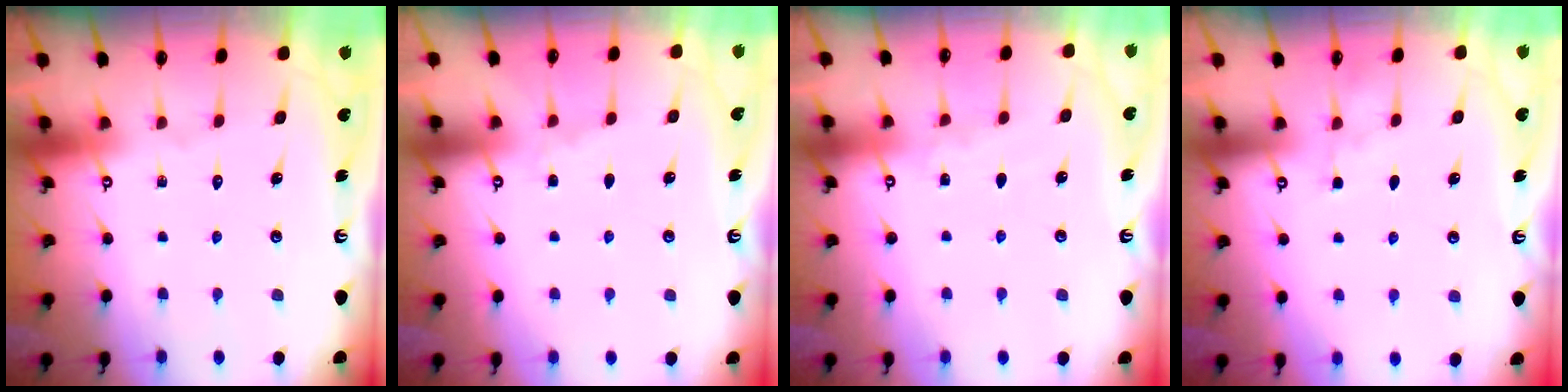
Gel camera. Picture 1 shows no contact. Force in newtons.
{"total": 2.7, "press": 2.7, "slide": 0.4}
{"total": 2.4, "press": 2.4, "slide": 0.3}
{"total": 2.7, "press": 2.7, "slide": 0.4}